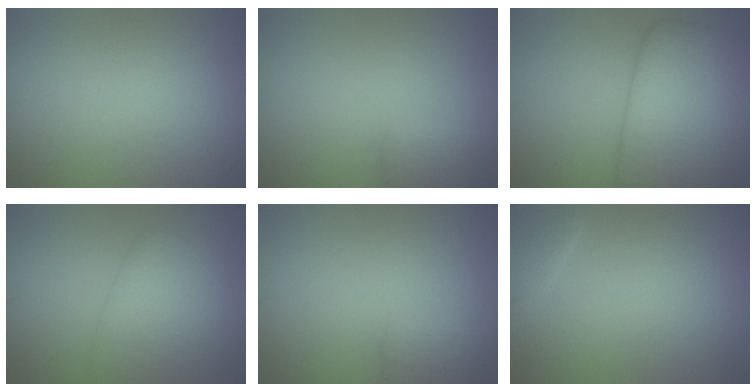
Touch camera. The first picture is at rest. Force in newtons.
{"total": 1.6, "press": 1.6, "slide": 0.1}
{"total": 8.5, "press": 8.5, "slide": 0.4}
{"total": 3.4, "press": 3.4, "slide": 0.3}
{"total": 1.6, "press": 1.6, "slide": 0.1}
{"total": 1.4, "press": 1.4, "slide": 0.1}